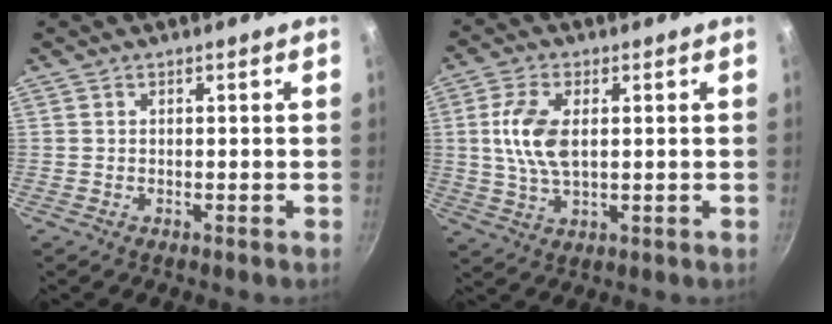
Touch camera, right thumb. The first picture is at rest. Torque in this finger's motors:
{"motor_torque": [0.28, 0.55, 1.14, -0.40, 0.39]}